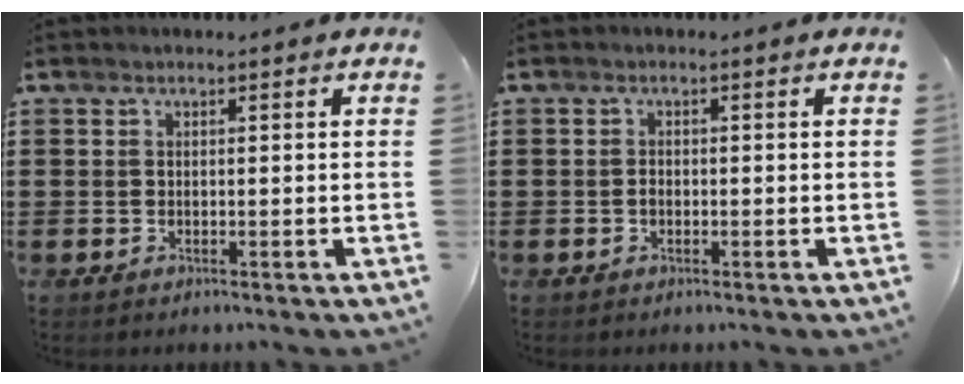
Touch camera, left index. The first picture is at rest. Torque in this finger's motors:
{"motor_torque": [0.25, 0.05, 0.10, 0.01]}